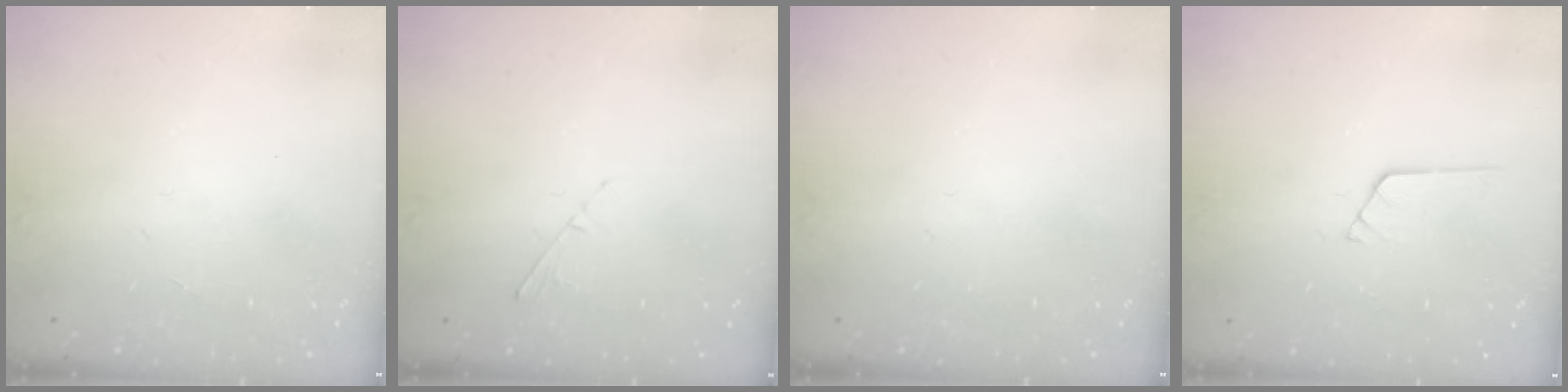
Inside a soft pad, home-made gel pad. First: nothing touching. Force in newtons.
{"total": 2.8, "press": 2.8, "slide": 0.4}
{"total": 0.0}
{"total": 4.5, "press": 4.5, "slide": 0.4}